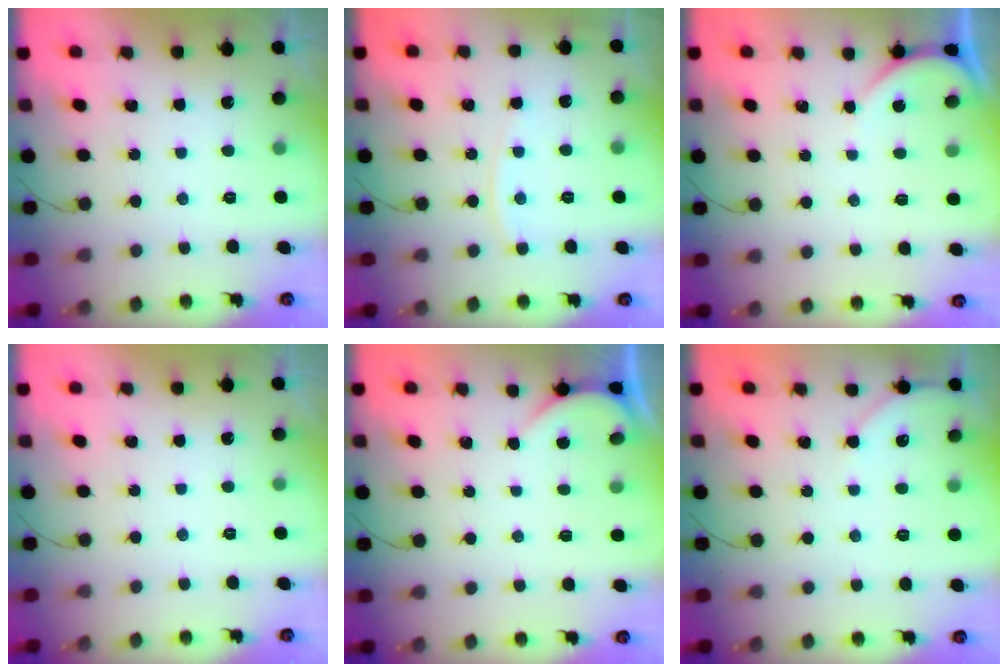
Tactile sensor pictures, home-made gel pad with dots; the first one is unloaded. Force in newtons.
{"total": 4.3, "press": 4.3, "slide": 0.5}
{"total": 2.8, "press": 2.8, "slide": 0.3}
{"total": 0.0}
{"total": 0.7, "press": 0.7, "slide": 0.1}
{"total": 3.2, "press": 3.2, "slide": 0.5}